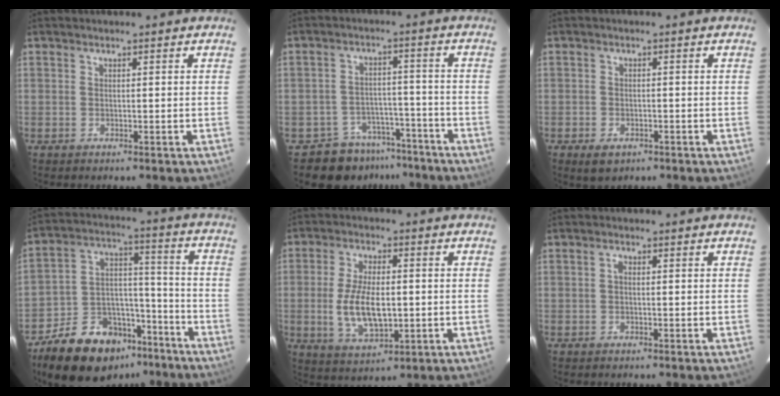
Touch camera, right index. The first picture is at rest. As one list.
[{"total": 9.0, "force": [-7.0, 5.6, 1.0], "torque": [-0.024, 0.031, -0.091]}, {"total": 3.7, "force": [-2.1, 2.4, 1.9], "torque": [-0.043, -0.005, -0.029]}, {"total": 19.7, "force": [-13.8, 11.0, 8.6], "torque": [-0.179, 0.050, -0.204]}, {"total": 10.4, "force": [-1.1, 4.8, 9.2], "torque": [-0.184, -0.009, -0.014]}, {"total": 0.7, "force": [-0.1, 0.4, 0.6], "torque": [-0.011, 0.005, -0.003]}]